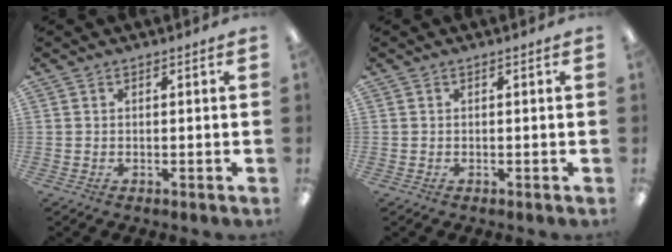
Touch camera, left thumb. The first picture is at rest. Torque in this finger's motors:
{"motor_torque": [0.00, 0.00, 0.12, -0.11, 0.00]}